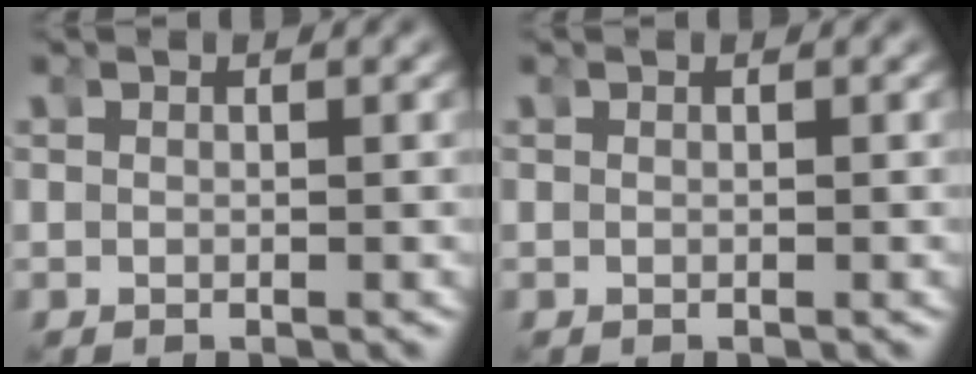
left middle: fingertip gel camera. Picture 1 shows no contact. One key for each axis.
{"total": 0.0}